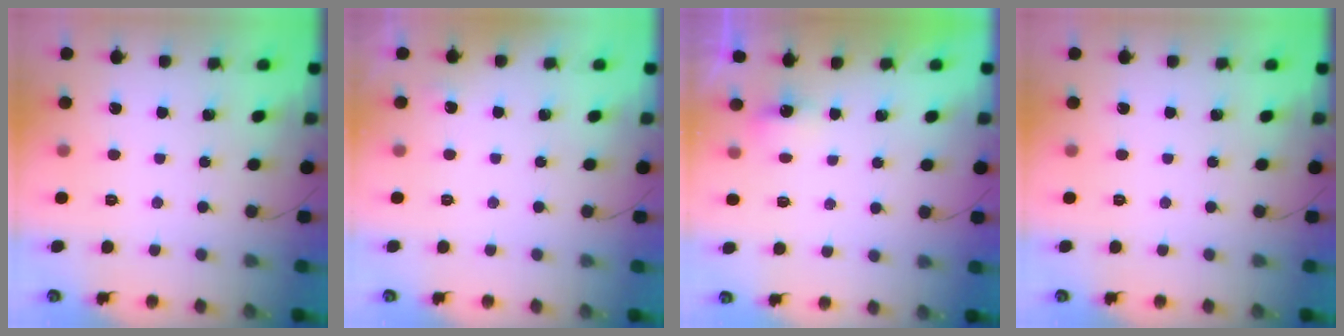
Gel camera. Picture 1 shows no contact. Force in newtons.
{"total": 11.6, "press": 2.8, "slide": 11.2}
{"total": 2.7, "press": 2.6, "slide": 0.6}
{"total": 0.0}